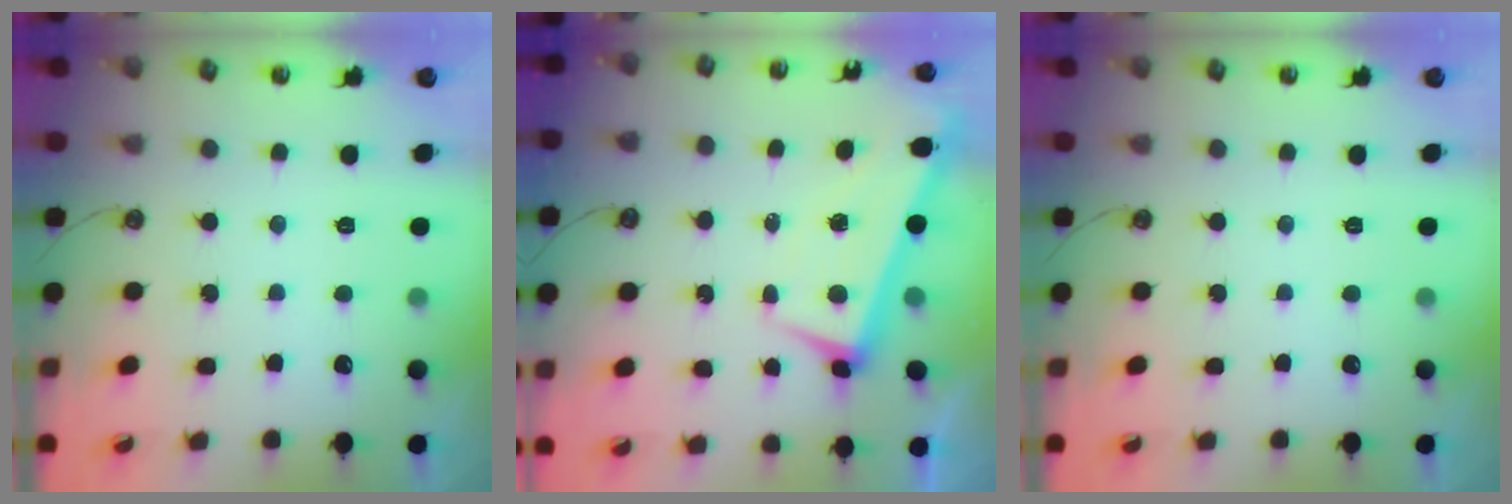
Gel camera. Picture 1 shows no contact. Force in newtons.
{"total": 2.7, "press": 2.0, "slide": 1.8}
{"total": 0.0}